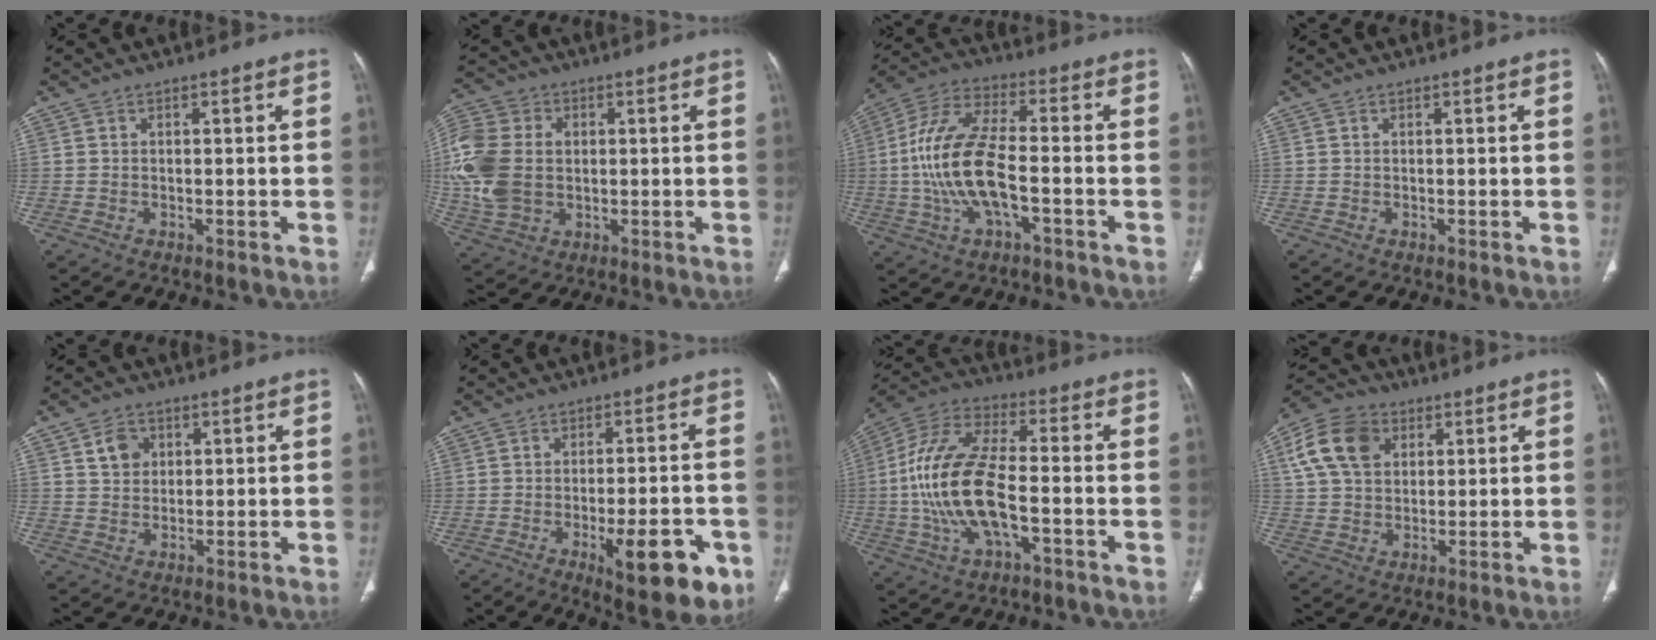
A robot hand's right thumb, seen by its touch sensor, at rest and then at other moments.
{"total": 14.5, "force": [0.4, 10.9, 9.5], "torque": [-0.204, 0.007, 0.011]}
{"total": 15.2, "force": [-2.8, 6.4, 13.5], "torque": [-0.283, 0.032, -0.054]}
{"total": 0.0}
{"total": 4.9, "force": [1.9, 3.9, 2.2], "torque": [-0.020, -0.009, 0.035]}
{"total": 12.9, "force": [-5.1, 4.4, 11.1], "torque": [-0.132, 0.009, -0.061]}
{"total": 17.5, "force": [-3.0, 7.6, 15.4], "torque": [-0.324, 0.030, -0.056]}
{"total": 11.7, "force": [4.2, 8.5, 6.9], "torque": [-0.115, 0.003, 0.074]}